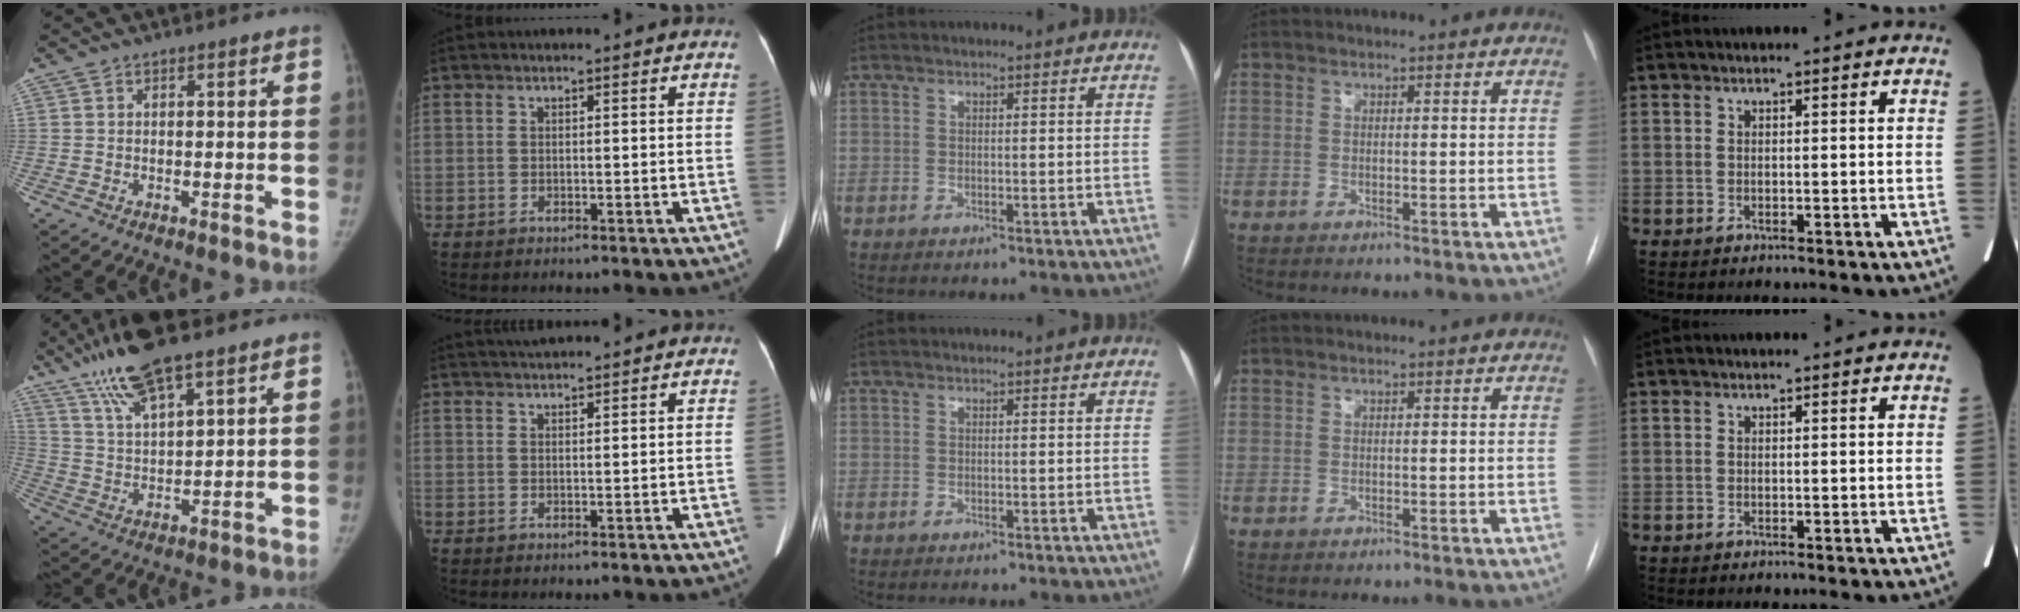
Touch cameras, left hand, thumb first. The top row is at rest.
{"thumb": {"total": 12.7, "force": [9.1, 2.7, 8.5], "torque": [-0.163, -0.030, 0.182]}, "index": {"total": 5.6, "force": [5.1, 0.0, 2.2], "torque": [-0.032, 0.022, 0.073]}}